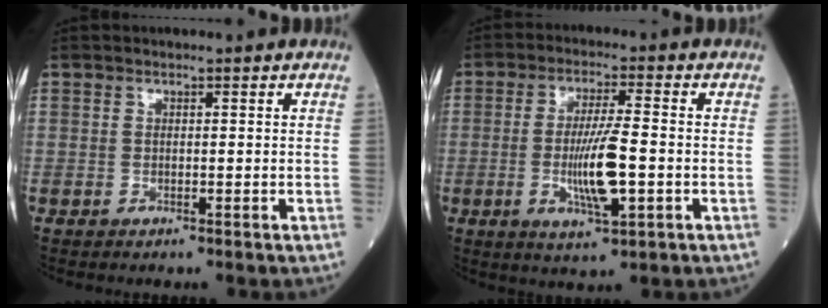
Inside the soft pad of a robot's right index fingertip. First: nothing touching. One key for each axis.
{"total": 8.8, "fx": -1.8, "fy": 1.1, "fz": 8.6, "tx": -0.161, "ty": -0.008, "tz": -0.032}